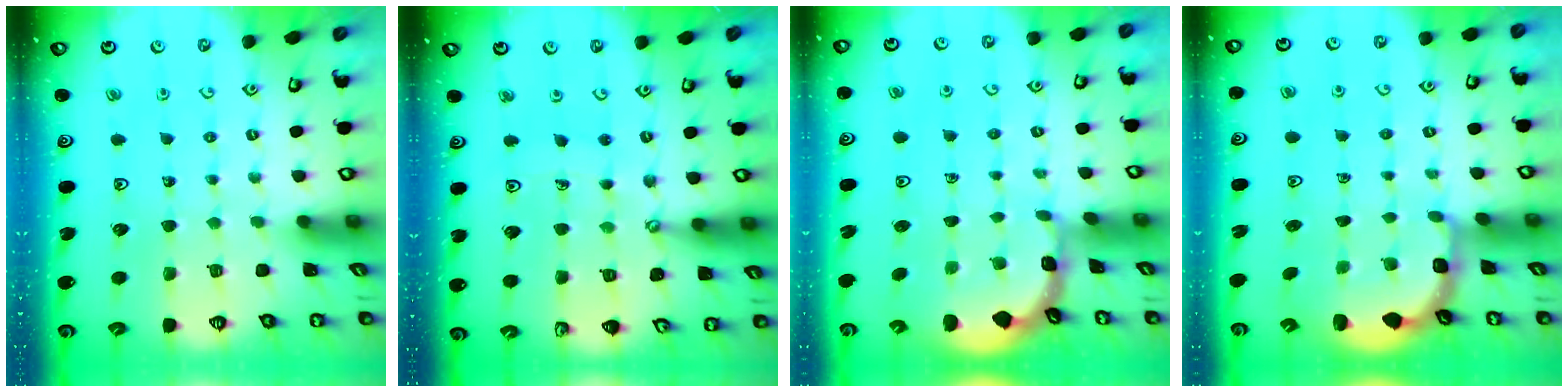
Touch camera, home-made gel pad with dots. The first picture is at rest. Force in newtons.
{"total": 8.6, "press": 8.4, "slide": 1.8}
{"total": 1.6, "press": 1.5, "slide": 0.2}
{"total": 2.7, "press": 2.4, "slide": 1.4}